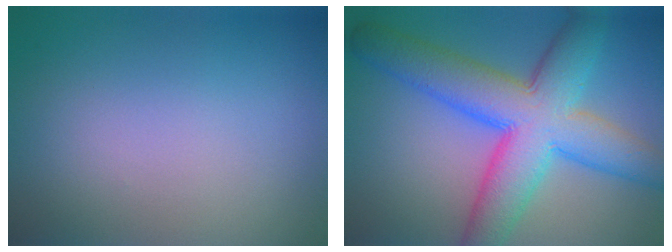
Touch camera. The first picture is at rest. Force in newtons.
{"total": 10.2, "press": 10.2, "slide": 0.3}